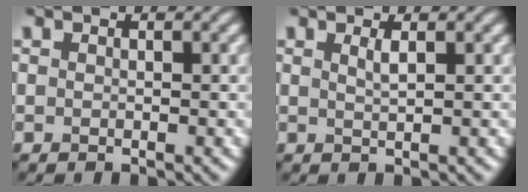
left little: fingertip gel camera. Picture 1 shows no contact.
{"total": 1.1, "force": [0.6, 0.3, 0.9], "torque": [-0.012, 0.001, 0.008]}